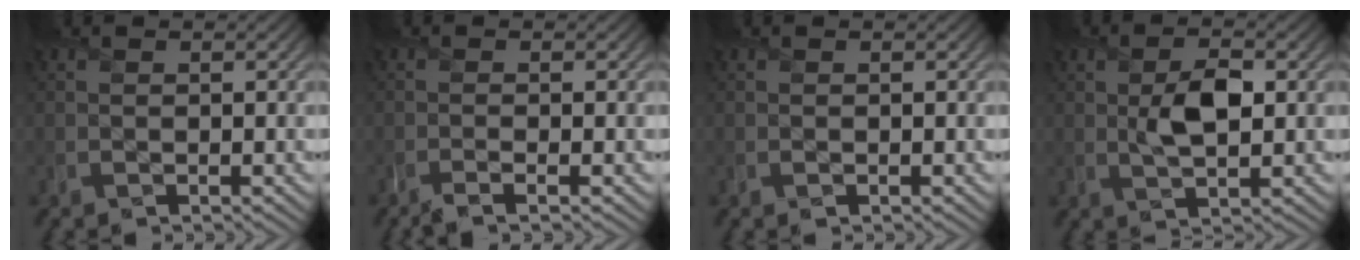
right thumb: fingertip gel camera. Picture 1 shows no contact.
{"total": 1.7, "force": [-0.9, 0.2, 1.5], "torque": [-0.020, 0.003, -0.032]}
{"total": 0.0}
{"total": 5.1, "force": [0.6, 2.4, 4.4], "torque": [-0.085, 0.000, 0.012]}